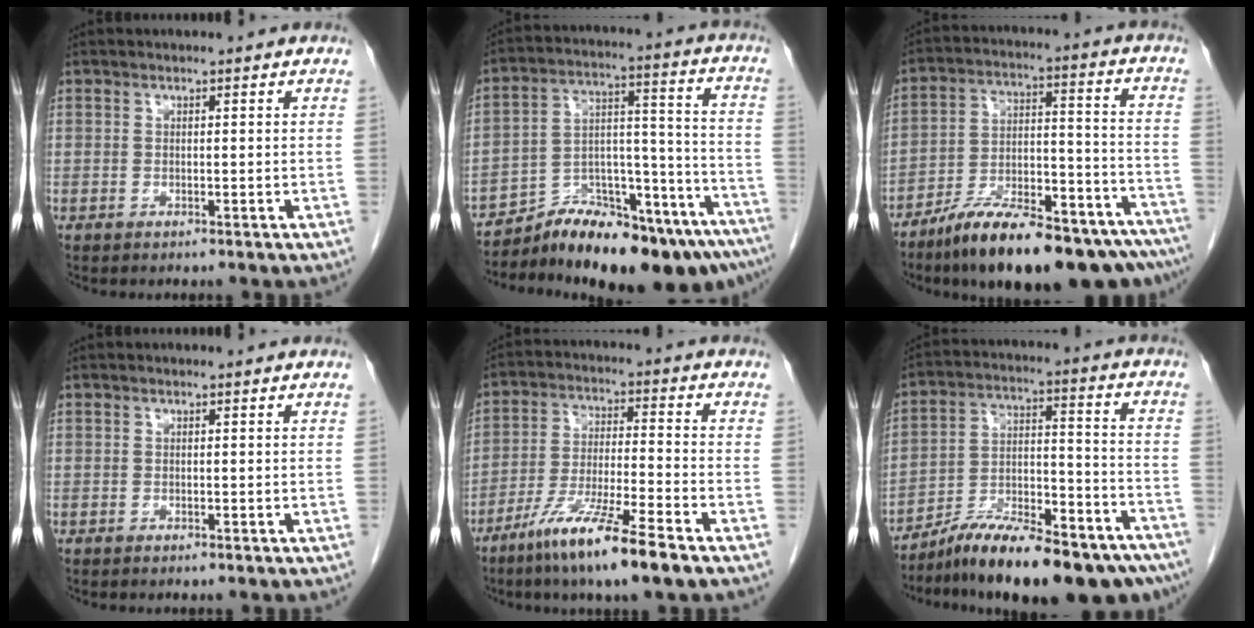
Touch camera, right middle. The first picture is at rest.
{"total": 20.1, "force": [-17.0, 3.6, 10.2], "torque": [-0.108, 0.041, -0.260]}
{"total": 22.2, "force": [-17.2, 4.5, 13.3], "torque": [-0.147, 0.027, -0.269]}
{"total": 0.0}
{"total": 12.3, "force": [-8.0, 0.2, 9.3], "torque": [-0.179, -0.034, -0.149]}
{"total": 22.2, "force": [-17.5, 4.7, 12.8], "torque": [-0.149, 0.027, -0.276]}